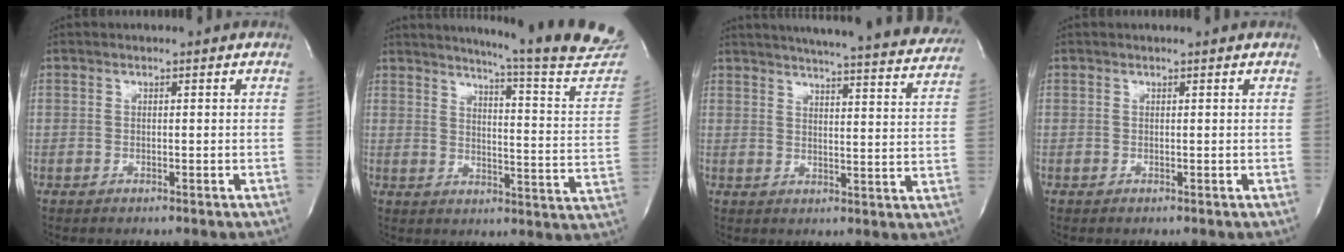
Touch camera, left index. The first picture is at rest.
{"total": 22.7, "force": [20.8, -1.1, 8.9], "torque": [-0.127, -0.116, 0.241]}
{"total": 26.7, "force": [24.6, 1.8, 10.2], "torque": [-0.153, -0.065, 0.289]}
{"total": 0.9, "force": [0.8, -0.1, 0.2], "torque": [-0.008, -0.001, 0.011]}